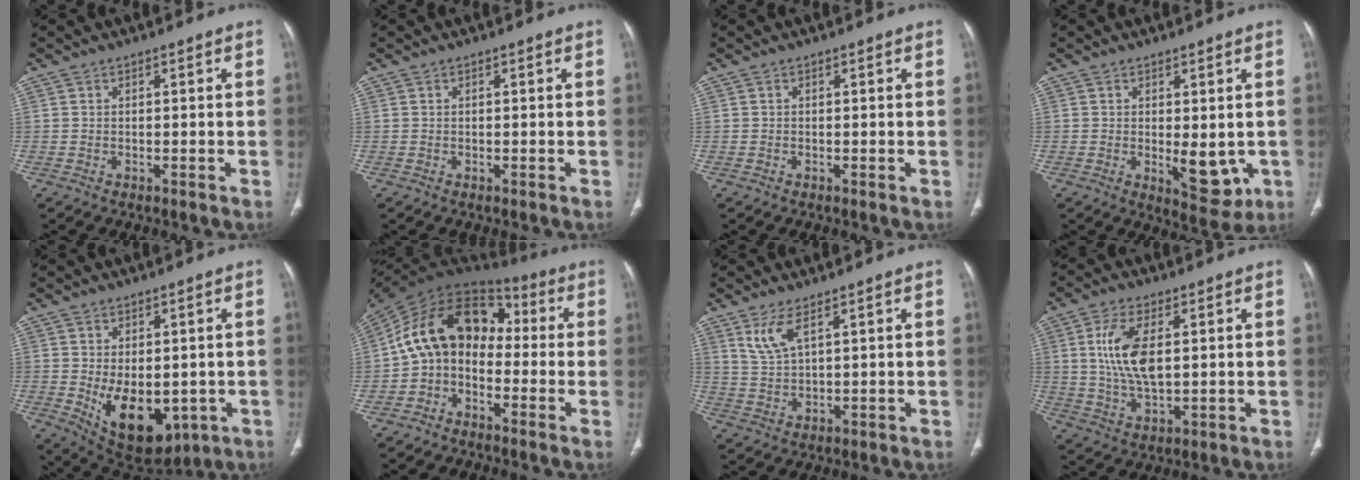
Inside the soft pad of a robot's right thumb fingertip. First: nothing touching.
{"total": 0.0}
{"total": 0.0}
{"total": 7.1, "force": [-1.0, 3.5, 6.1], "torque": [-0.059, -0.015, -0.001]}
{"total": 13.3, "force": [-2.4, 8.2, 10.2], "torque": [-0.130, -0.012, -0.007]}
{"total": 13.9, "force": [-2.0, 10.4, 9.1], "torque": [-0.135, 0.072, -0.055]}
{"total": 4.6, "force": [2.8, 1.2, 3.5], "torque": [-0.080, -0.016, 0.069]}
{"total": 10.5, "force": [2.0, 5.1, 9.0], "torque": [-0.180, -0.009, 0.042]}